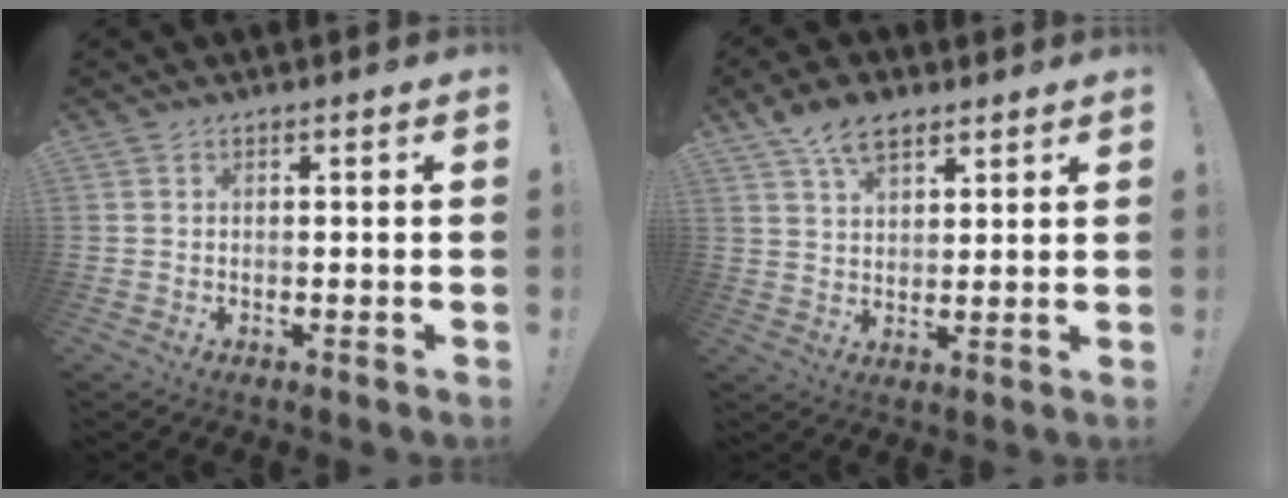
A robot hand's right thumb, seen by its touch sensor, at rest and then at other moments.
{"total": 9.0, "force": [5.8, 5.1, 4.7], "torque": [-0.078, -0.020, 0.108]}